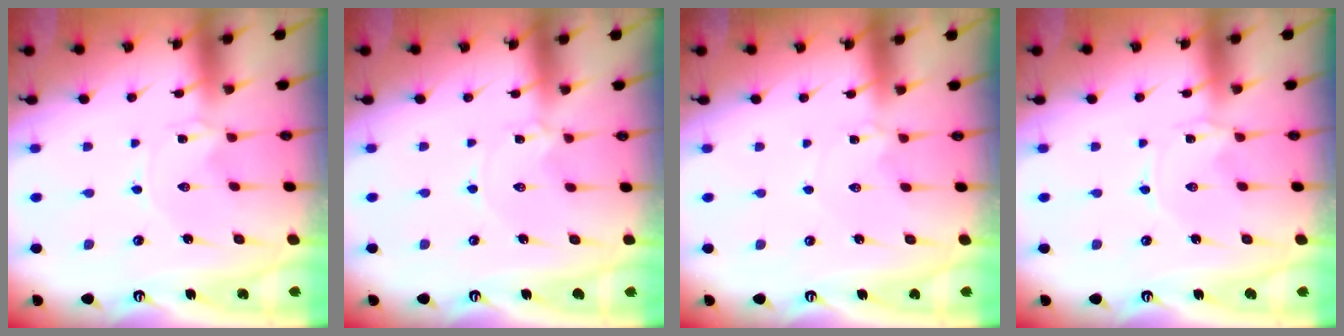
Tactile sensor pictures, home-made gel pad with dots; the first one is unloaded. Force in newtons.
{"total": 1.9, "press": 1.9, "slide": 0.3}
{"total": 2.9, "press": 2.9, "slide": 0.5}
{"total": 0.0}